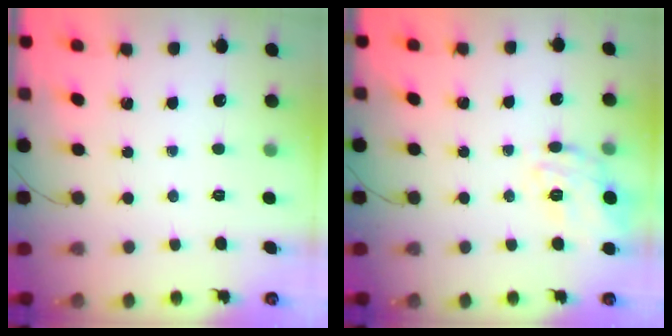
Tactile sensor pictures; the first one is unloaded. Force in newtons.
{"total": 14.6, "press": 14.6, "slide": 0.5}